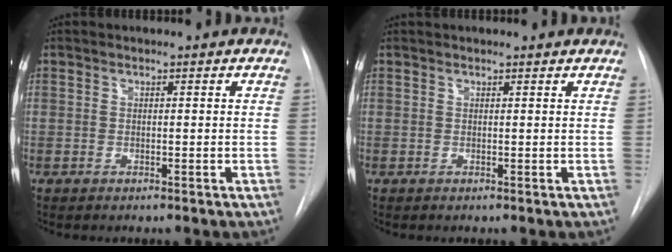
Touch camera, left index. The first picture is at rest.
{"total": 2.7, "force": [2.6, 0.2, 0.5], "torque": [-0.010, 0.021, 0.029]}